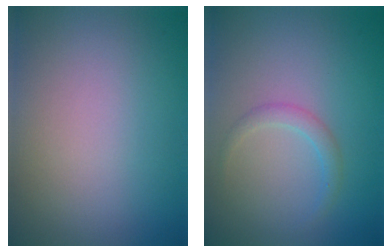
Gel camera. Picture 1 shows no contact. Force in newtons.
{"total": 1.4, "press": 1.4, "slide": 0.1}